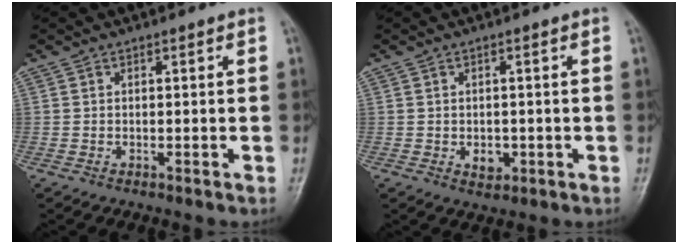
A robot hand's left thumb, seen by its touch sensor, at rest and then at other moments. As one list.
[{"total": 2.9, "force": [-0.5, 2.1, 1.9], "torque": [-0.014, 0.001, -0.001]}]